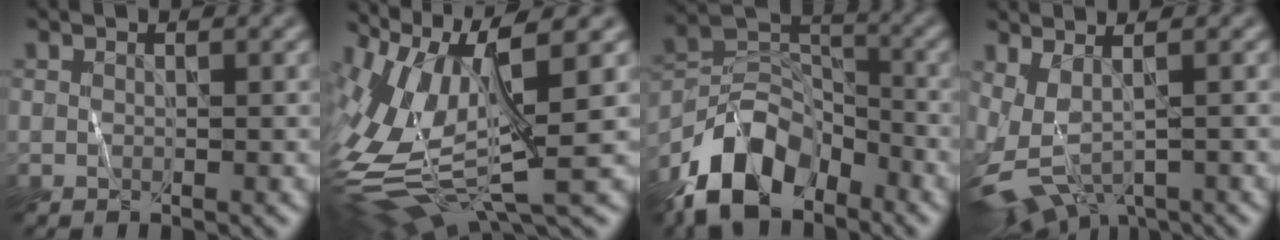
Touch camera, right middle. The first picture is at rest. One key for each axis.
{"total": 11.4, "fx": 0.5, "fy": 4.0, "fz": 10.7, "tx": -0.235, "ty": -0.004, "tz": 0.017}
{"total": 9.3, "fx": -5.9, "fy": 5.2, "fz": 5.0, "tx": -0.083, "ty": 0.006, "tz": -0.124}
{"total": 4.4, "fx": -1.2, "fy": 1.8, "fz": 3.8, "tx": -0.085, "ty": -0.017, "tz": -0.018}